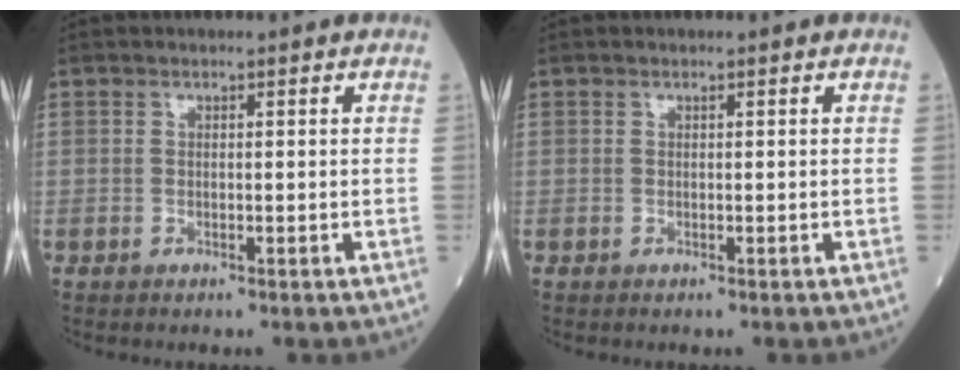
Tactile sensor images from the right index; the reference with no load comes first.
{"total": 0.0}